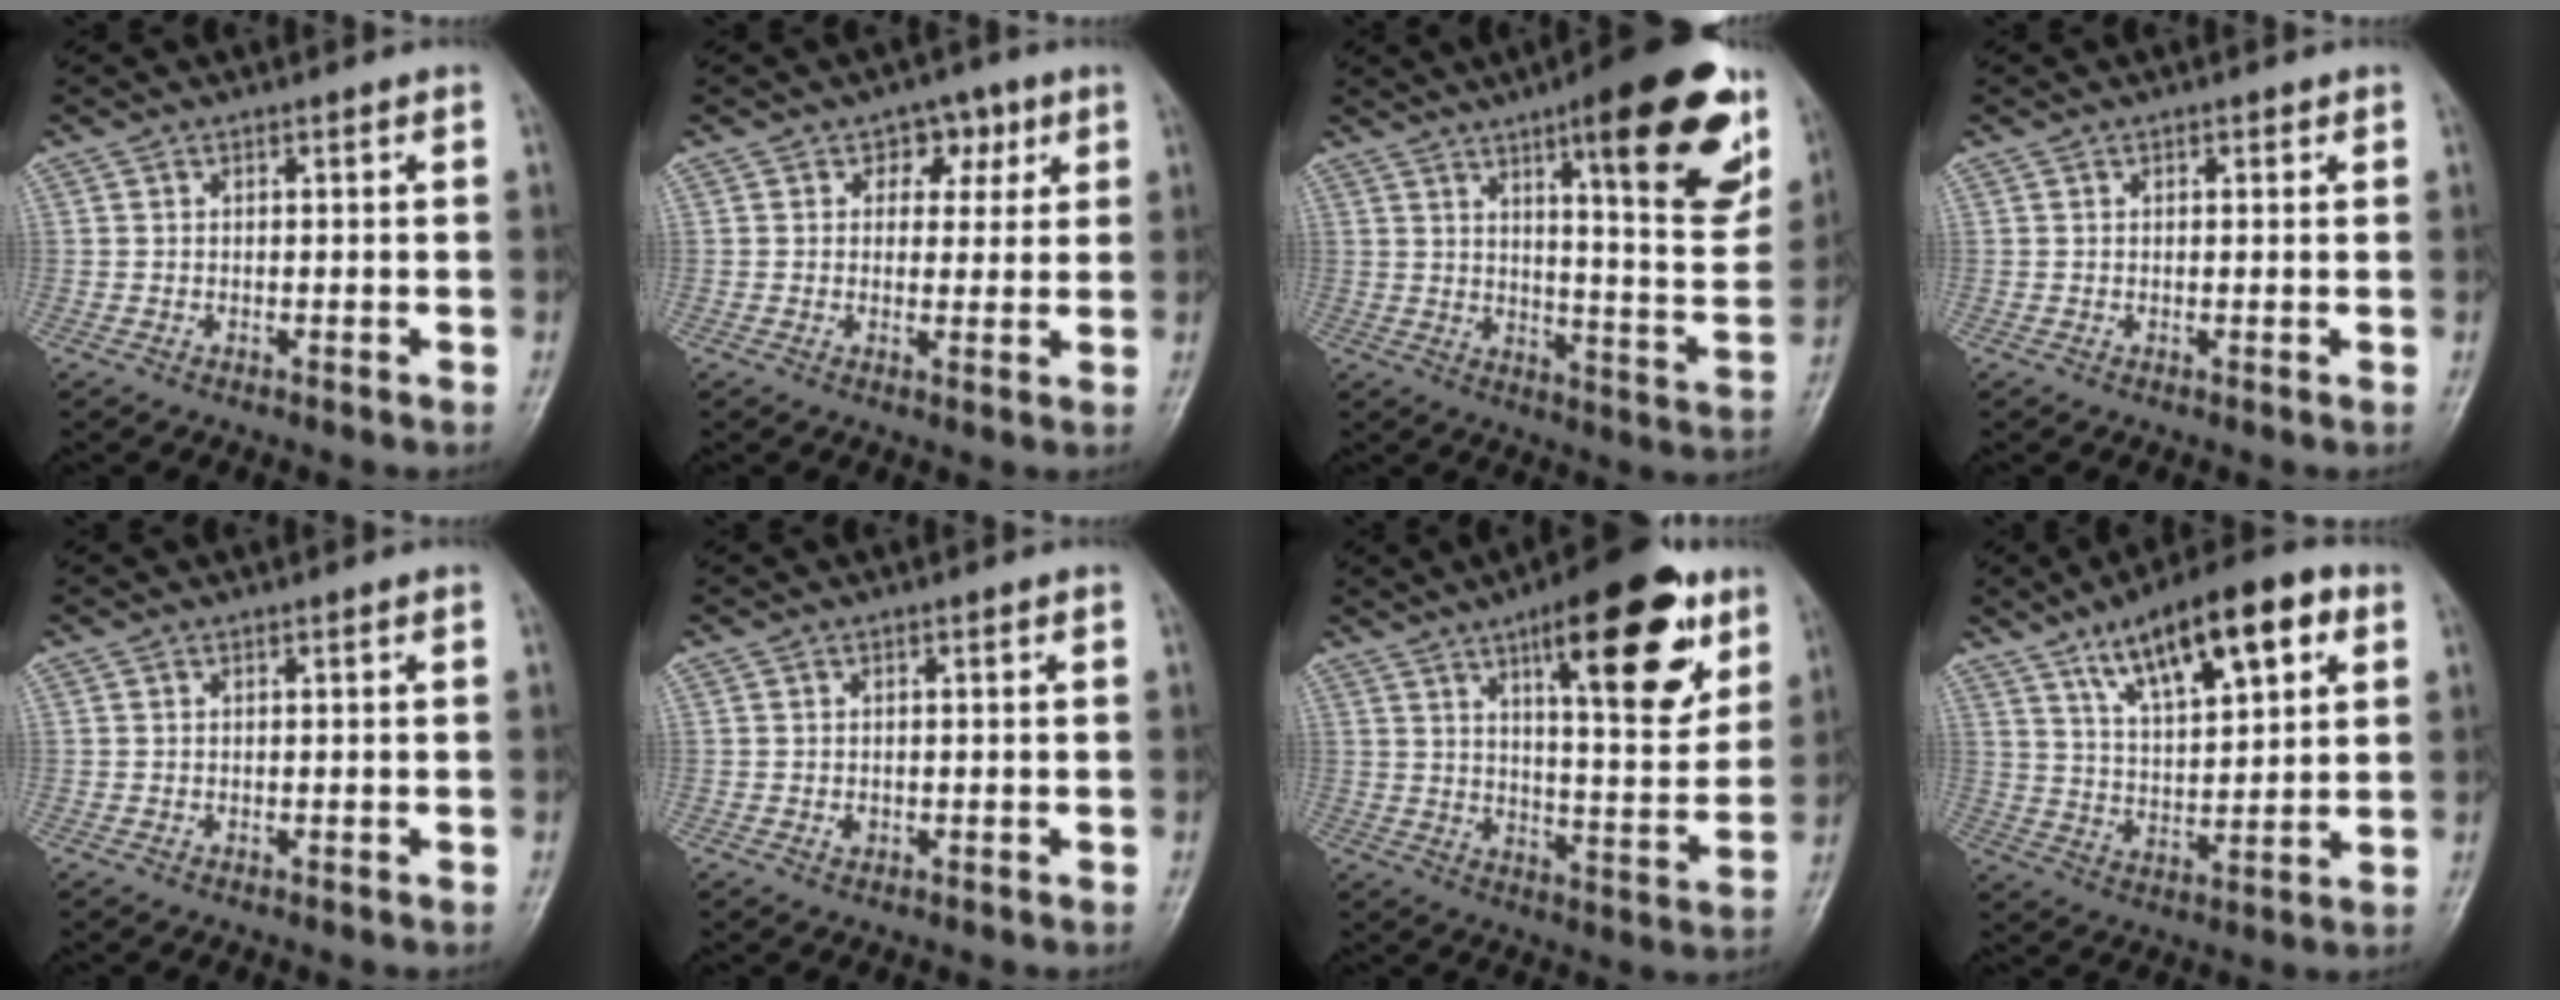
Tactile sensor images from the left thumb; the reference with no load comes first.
{"total": 5.4, "force": [2.3, 4.0, 2.8], "torque": [0.003, -0.002, 0.025]}
{"total": 22.9, "force": [12.3, 5.3, 18.6], "torque": [-0.213, -0.050, 0.171]}
{"total": 0.9, "force": [0.5, 0.6, 0.5], "torque": [-0.002, 0.000, 0.003]}
{"total": 0.0}
{"total": 0.8, "force": [-0.3, 0.7, 0.3], "torque": [-0.001, 0.000, -0.004]}
{"total": 19.7, "force": [10.0, 6.4, 15.7], "torque": [-0.186, -0.042, 0.146]}
{"total": 17.1, "force": [8.4, 6.4, 13.5], "torque": [-0.184, -0.016, 0.138]}